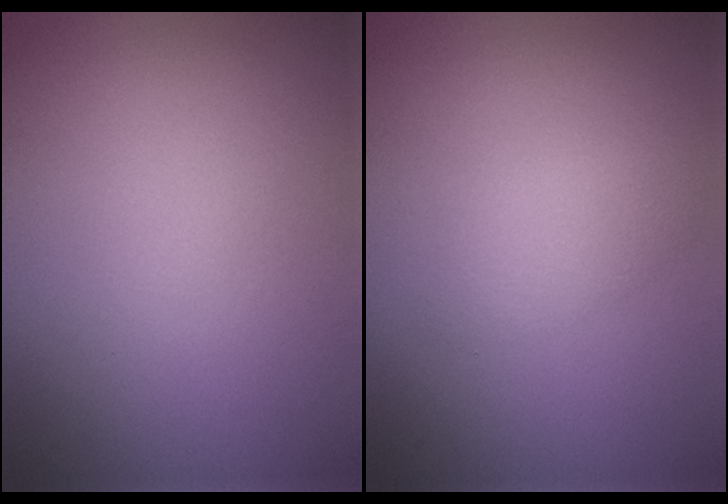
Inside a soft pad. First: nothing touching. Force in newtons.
{"total": 1.5, "press": 1.5, "slide": 0.0}